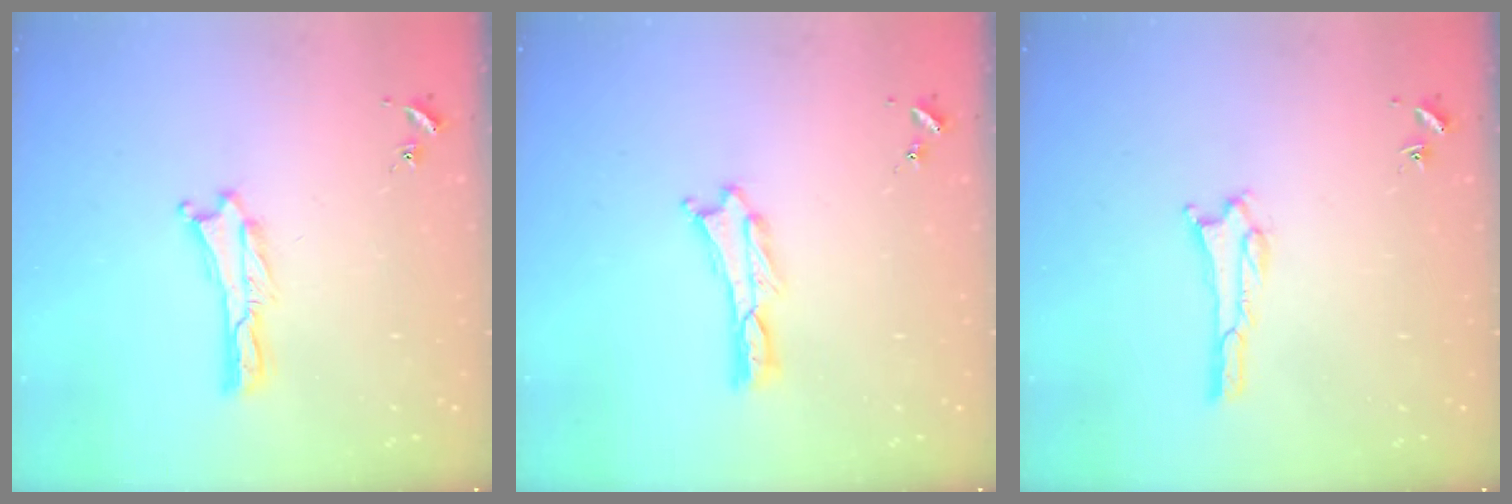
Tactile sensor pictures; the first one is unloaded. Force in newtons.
{"total": 0.0}
{"total": 1.5, "press": 1.5, "slide": 0.2}